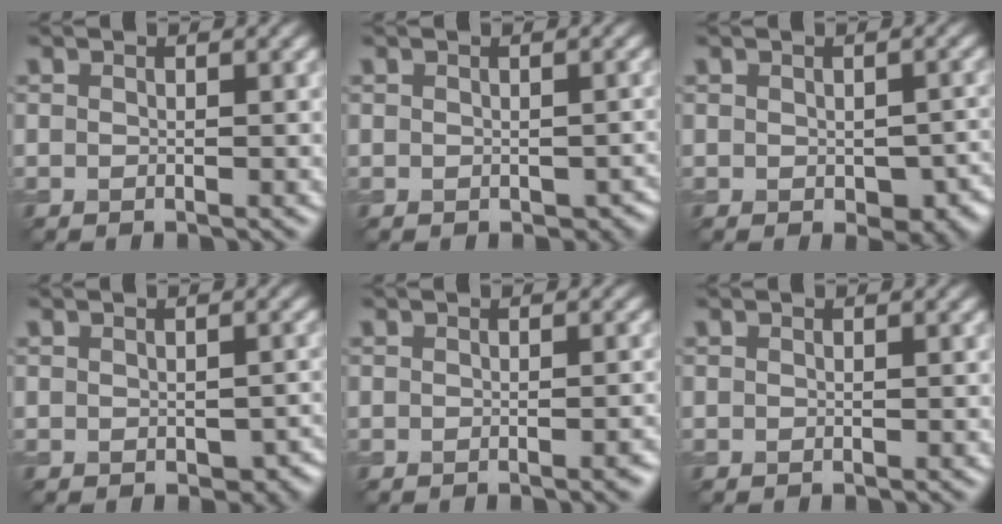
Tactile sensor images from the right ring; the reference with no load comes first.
{"total": 1.8, "force": [-0.6, 1.2, 1.1], "torque": [-0.016, -0.012, -0.001]}
{"total": 4.1, "force": [-0.9, 2.5, 3.1], "torque": [-0.039, -0.017, -0.005]}
{"total": 2.5, "force": [-0.7, 1.6, 1.7], "torque": [-0.022, -0.014, -0.003]}
{"total": 1.3, "force": [-0.6, 0.3, 1.2], "torque": [-0.011, -0.001, -0.007]}
{"total": 0.0}